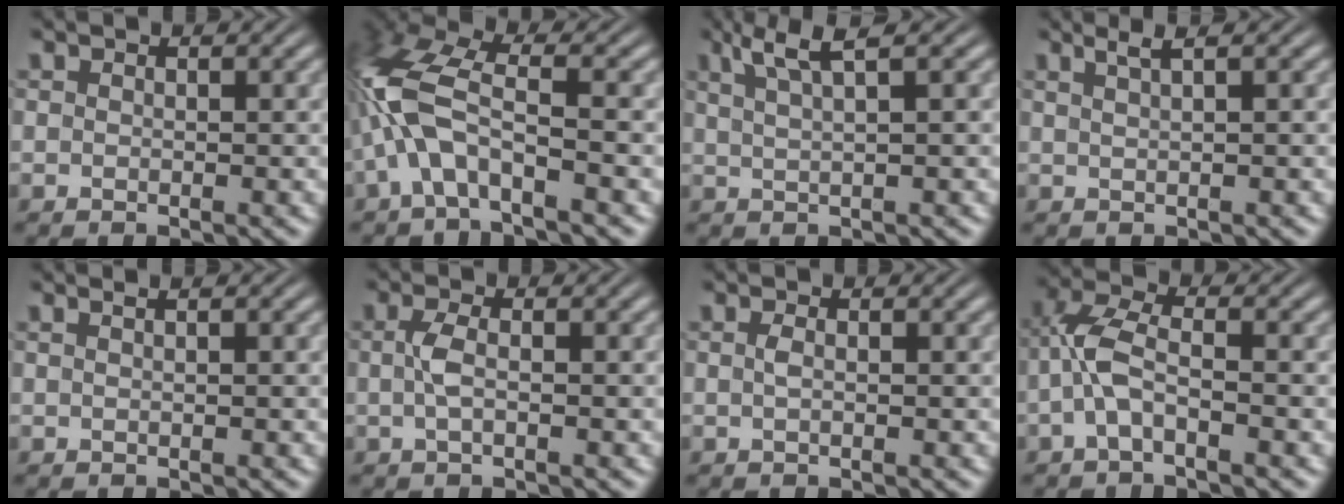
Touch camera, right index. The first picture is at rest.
{"total": 6.4, "force": [0.1, 3.6, 5.2], "torque": [-0.148, -0.010, 0.006]}
{"total": 3.5, "force": [2.2, 0.3, 2.7], "torque": [-0.040, 0.007, 0.040]}
{"total": 2.4, "force": [1.6, 0.2, 1.8], "torque": [-0.018, 0.010, 0.028]}
{"total": 0.7, "force": [0.4, -0.2, 0.5], "torque": [-0.004, 0.002, 0.007]}
{"total": 1.8, "force": [-0.3, 0.3, 1.7], "torque": [-0.039, -0.001, -0.003]}
{"total": 0.6, "force": [-0.1, -0.2, 0.5], "torque": [-0.014, -0.003, 0.000]}
{"total": 4.8, "force": [-0.3, 3.1, 3.7], "torque": [-0.095, -0.009, -0.008]}